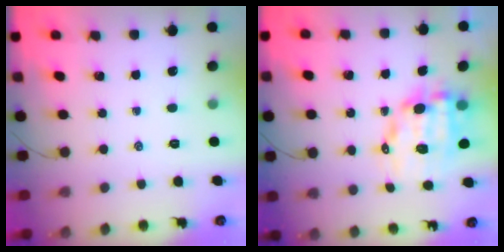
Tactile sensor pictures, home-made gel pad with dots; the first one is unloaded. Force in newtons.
{"total": 10.6, "press": 10.2, "slide": 2.8}